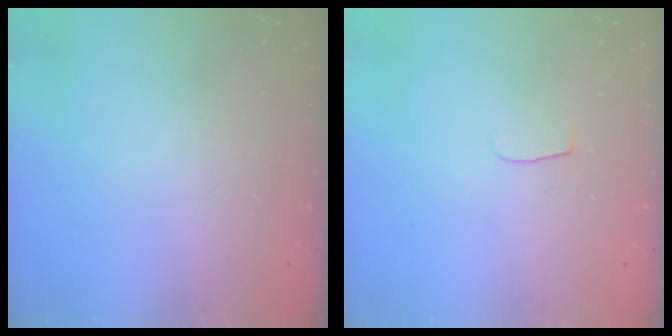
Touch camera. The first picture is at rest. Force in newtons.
{"total": 3.3, "press": 3.3, "slide": 0.3}